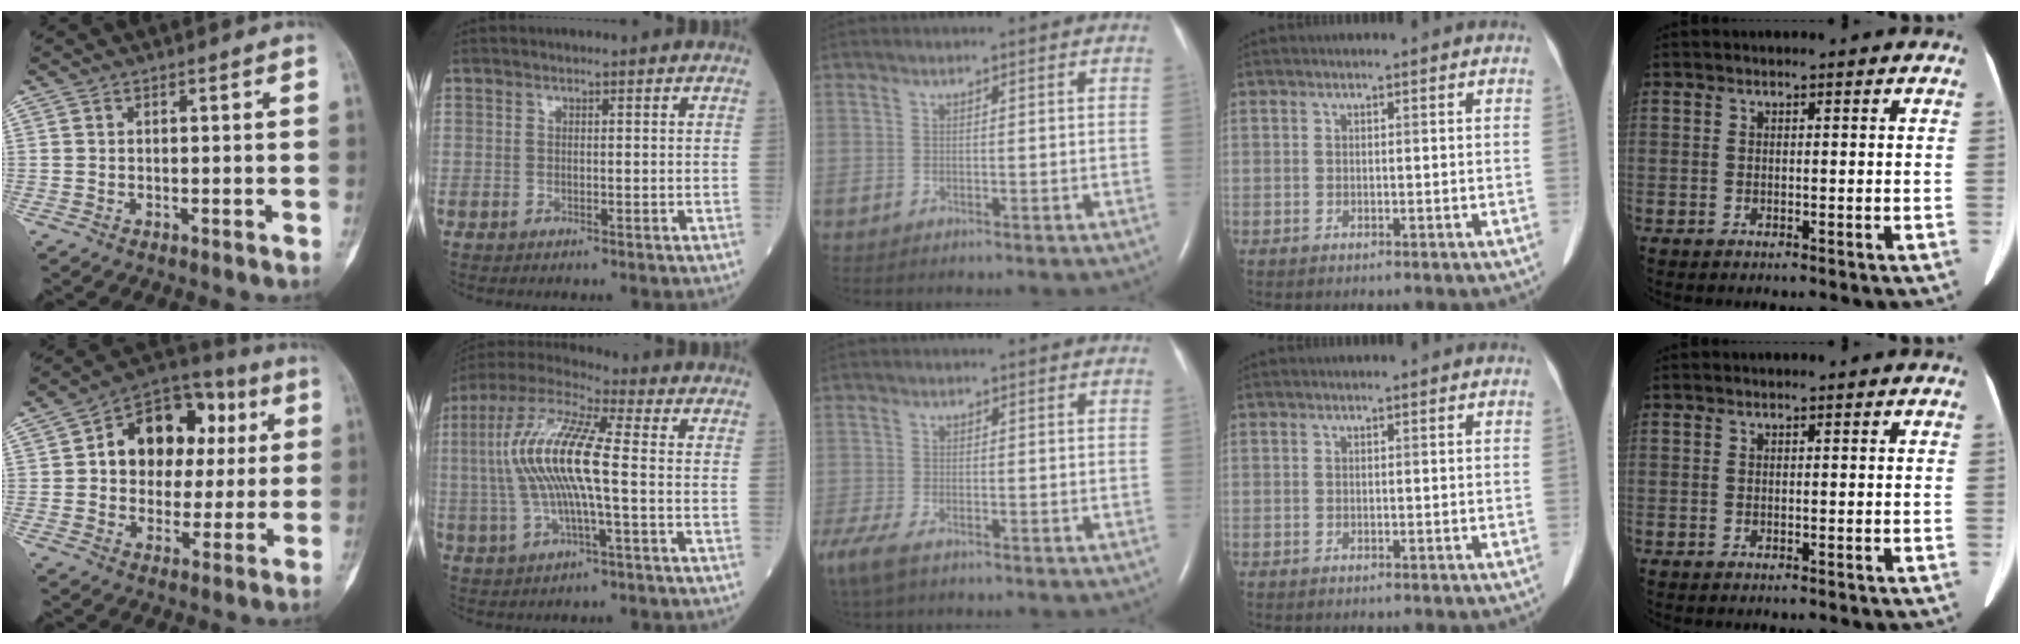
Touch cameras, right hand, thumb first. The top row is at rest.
{"thumb": {"total": 17.4, "force": [3.5, 12.8, 11.3], "torque": [-0.104, 0.023, 0.049]}, "index": {"total": 13.9, "force": [-0.2, 2.0, 13.7], "torque": [-0.288, 0.014, -0.010]}, "middle": {"total": 9.5, "force": [-6.1, 4.4, 5.9], "torque": [-0.150, -0.023, -0.103]}}